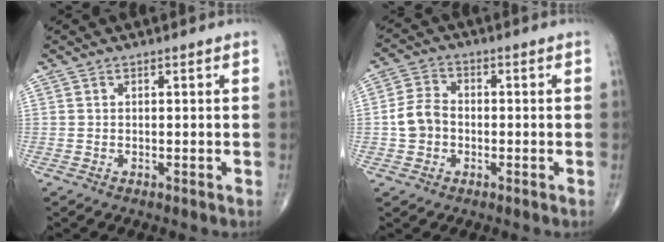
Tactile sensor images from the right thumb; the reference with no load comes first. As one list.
[{"total": 5.7, "force": [-1.0, 4.5, 3.3], "torque": [-0.060, 0.020, -0.026]}]